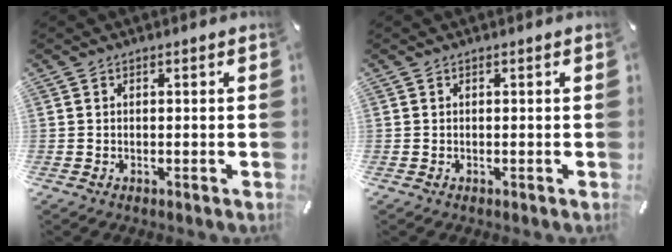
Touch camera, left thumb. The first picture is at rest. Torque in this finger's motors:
{"motor_torque": [0.00, 0.00, -0.04, 0.04, 0.00]}